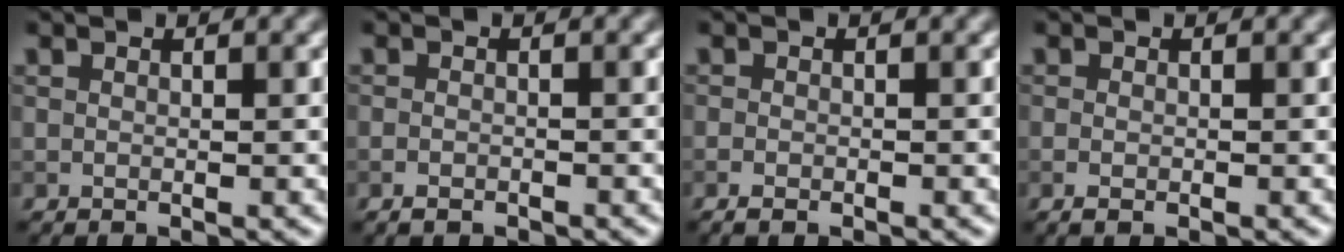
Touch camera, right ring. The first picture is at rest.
{"total": 1.3, "force": [-1.0, 0.6, 0.6], "torque": [-0.012, 0.002, -0.019]}
{"total": 1.1, "force": [-0.8, 0.5, 0.7], "torque": [-0.013, 0.000, -0.015]}
{"total": 1.4, "force": [-0.5, 0.7, 1.1], "torque": [-0.020, -0.004, 0.001]}